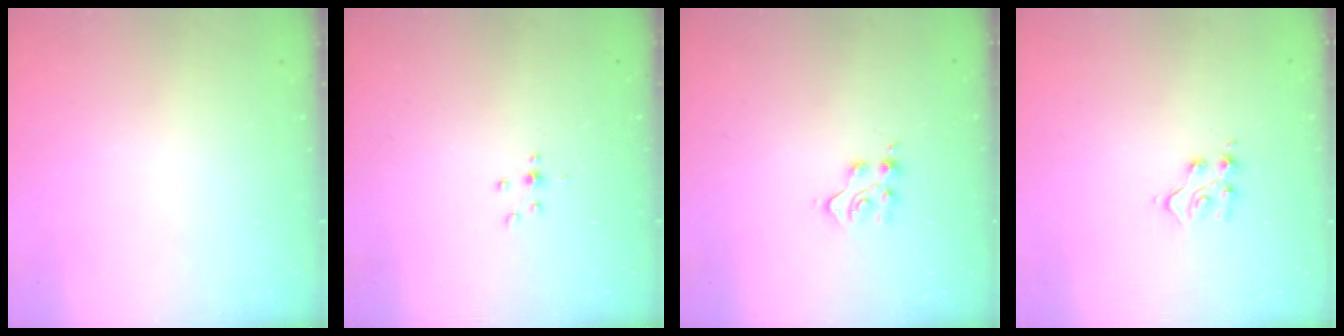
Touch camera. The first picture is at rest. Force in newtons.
{"total": 2.2, "press": 2.1, "slide": 0.5}
{"total": 5.1, "press": 5.0, "slide": 0.5}
{"total": 5.8, "press": 5.8, "slide": 0.2}